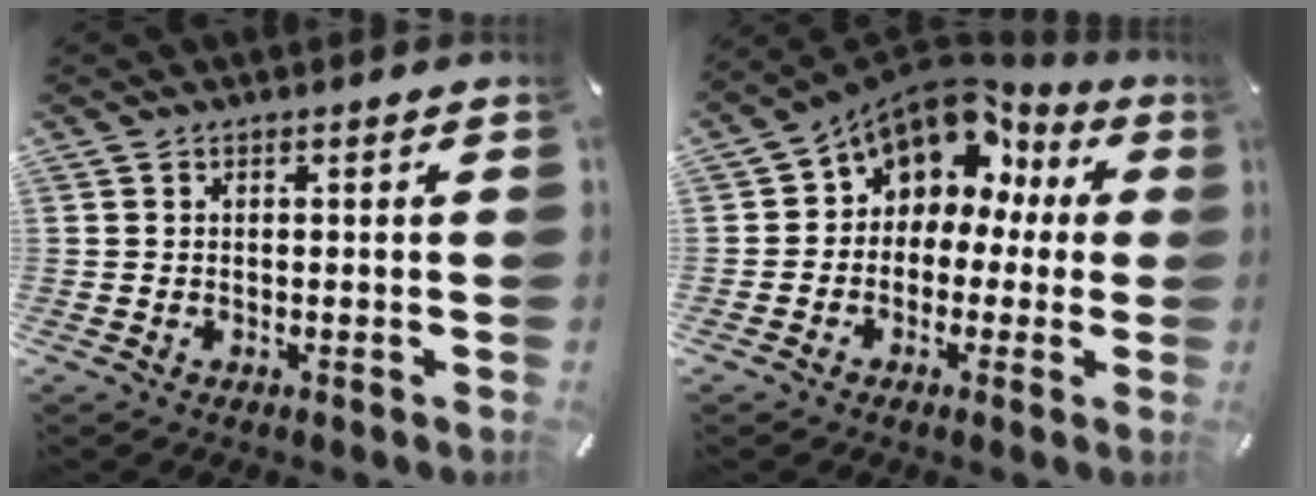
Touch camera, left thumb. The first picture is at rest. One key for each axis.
{"total": 10.3, "fx": 5.8, "fy": 7.5, "fz": 4.2, "tx": -0.083, "ty": -0.042, "tz": 0.107}